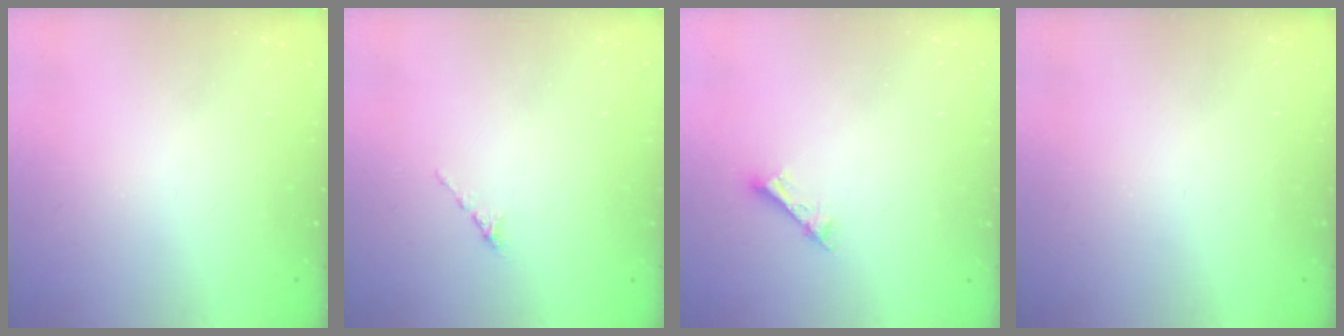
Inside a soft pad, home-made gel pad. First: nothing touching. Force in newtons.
{"total": 0.0}
{"total": 2.5, "press": 2.5, "slide": 0.1}
{"total": 0.0}